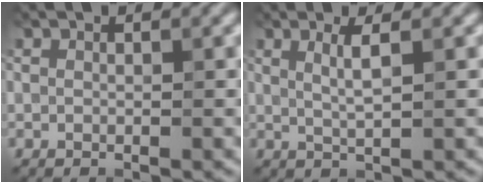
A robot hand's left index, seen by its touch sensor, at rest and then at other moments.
{"total": 2.2, "force": [0.7, 0.4, 2.1], "torque": [-0.036, 0.002, 0.012]}